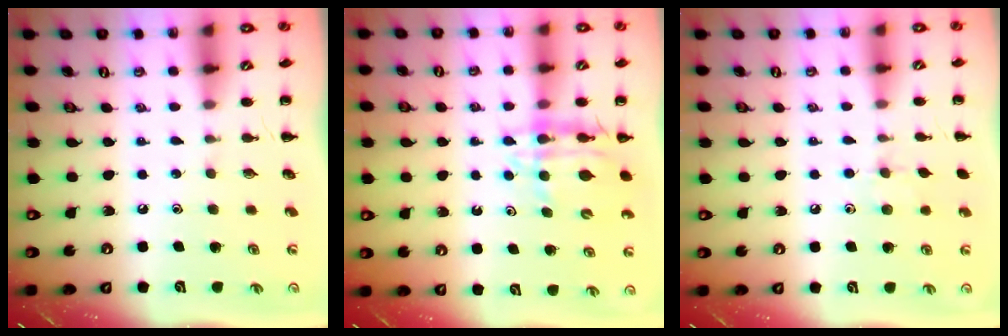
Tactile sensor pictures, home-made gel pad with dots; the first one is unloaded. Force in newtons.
{"total": 10.7, "press": 10.0, "slide": 3.9}
{"total": 6.4, "press": 6.2, "slide": 1.6}